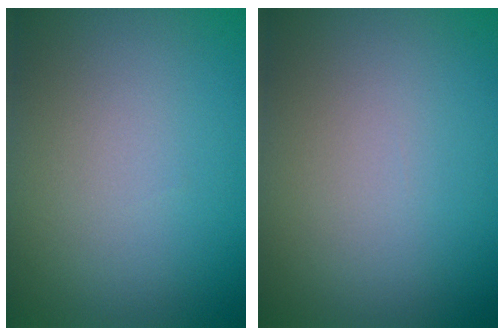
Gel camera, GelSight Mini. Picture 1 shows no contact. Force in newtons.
{"total": 0.0}